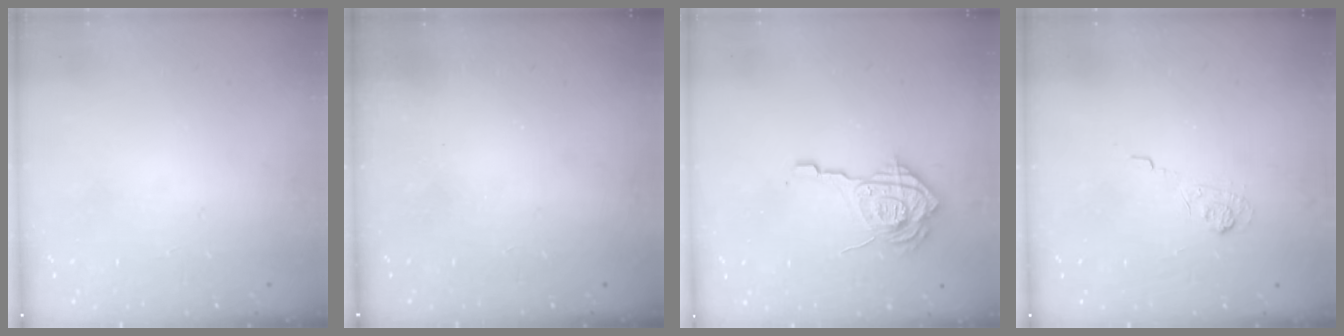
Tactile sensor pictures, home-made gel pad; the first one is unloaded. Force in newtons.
{"total": 2.3, "press": 2.1, "slide": 0.7}
{"total": 14.5, "press": 14.5, "slide": 1.3}
{"total": 3.2, "press": 2.8, "slide": 1.6}